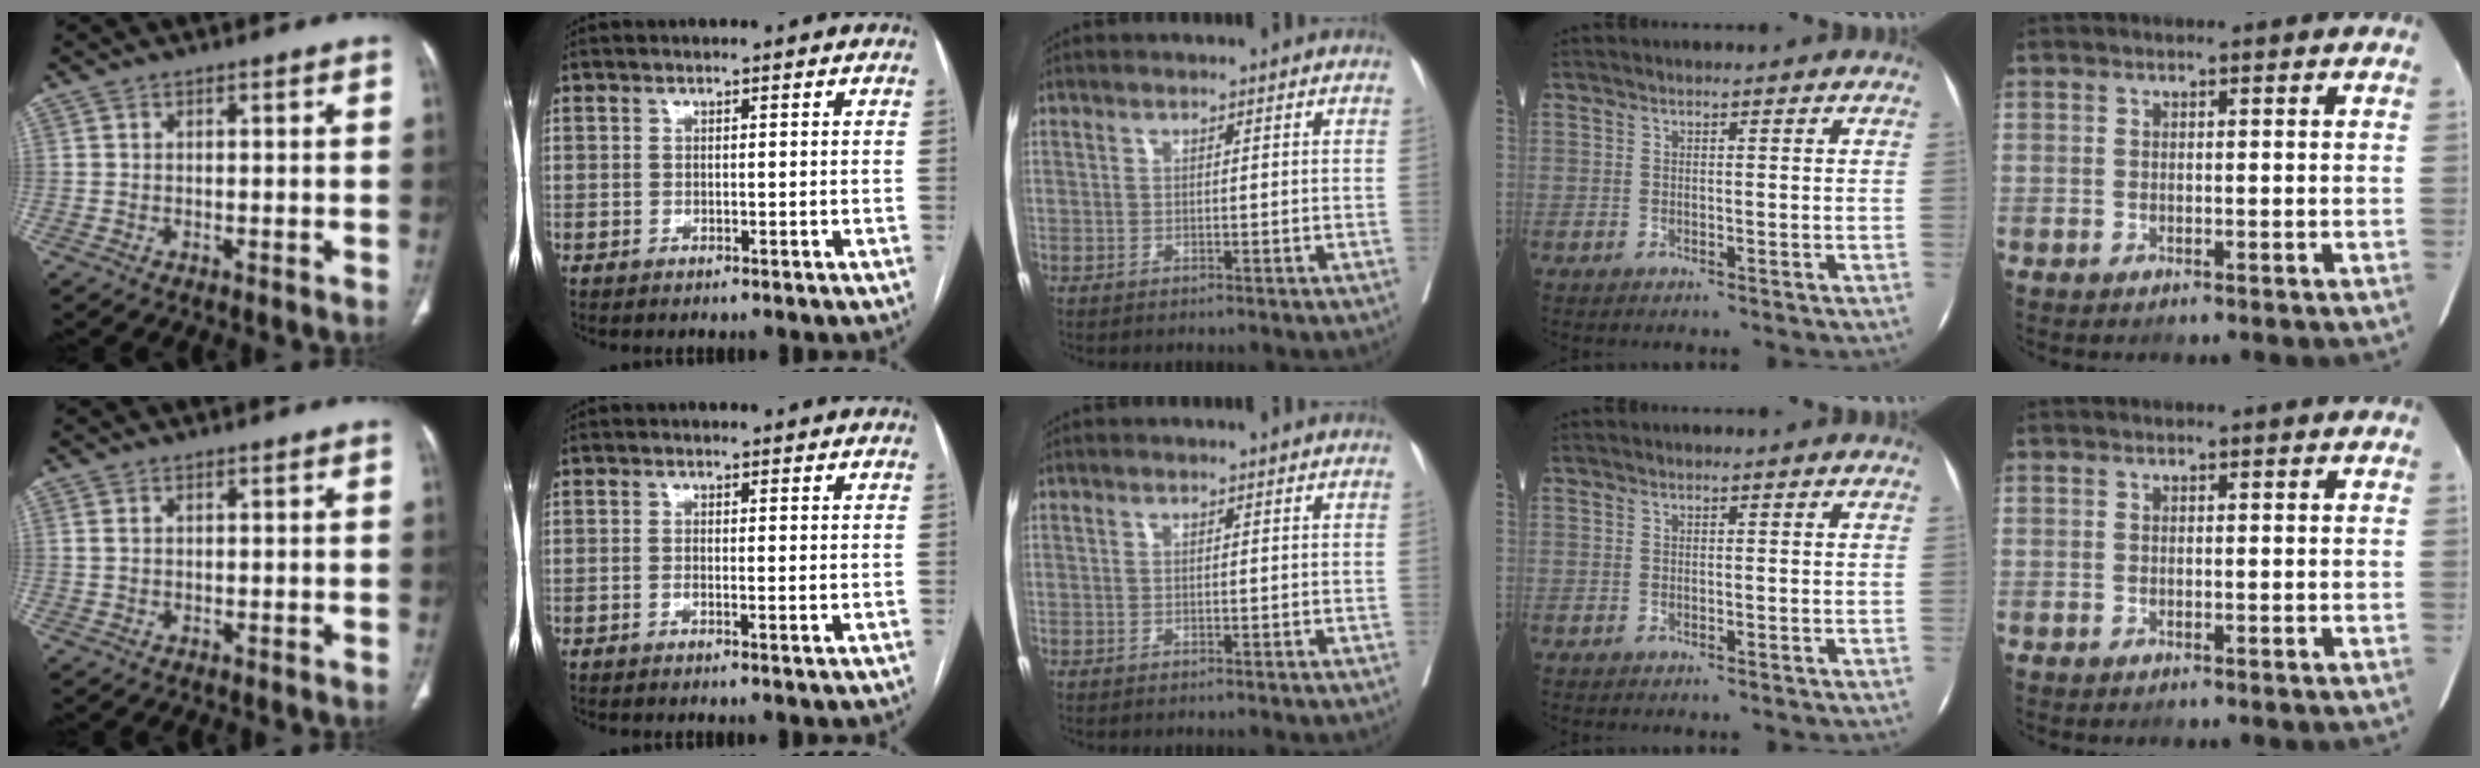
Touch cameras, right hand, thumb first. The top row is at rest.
{"thumb": {"total": 1.2, "force": [0.5, 0.6, 0.9], "torque": [-0.026, 0.009, 0.017]}, "index": {"total": 1.8, "force": [-0.3, 0.4, 1.7], "torque": [-0.028, -0.003, -0.004]}}